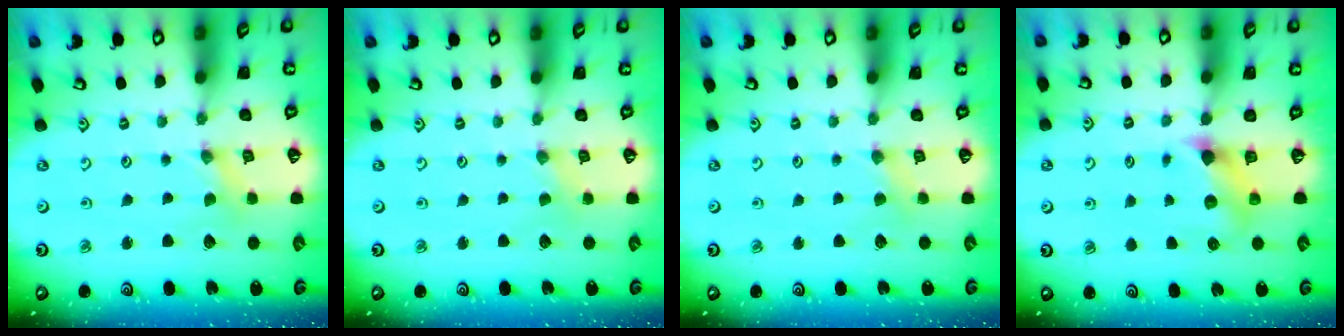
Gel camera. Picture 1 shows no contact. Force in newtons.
{"total": 0.0}
{"total": 2.2, "press": 2.1, "slide": 0.4}
{"total": 5.6, "press": 5.6, "slide": 0.6}